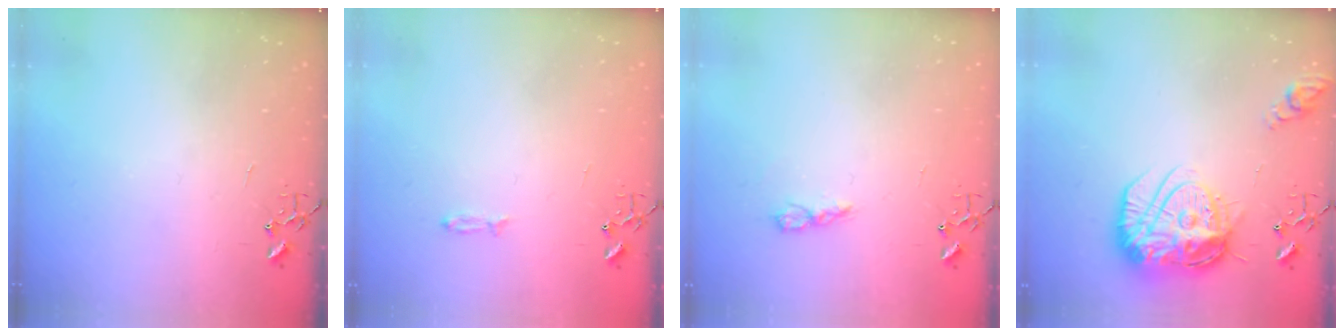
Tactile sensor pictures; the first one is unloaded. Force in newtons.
{"total": 3.5, "press": 3.5, "slide": 0.5}
{"total": 5.0, "press": 5.0, "slide": 0.6}
{"total": 19.4, "press": 19.3, "slide": 1.7}